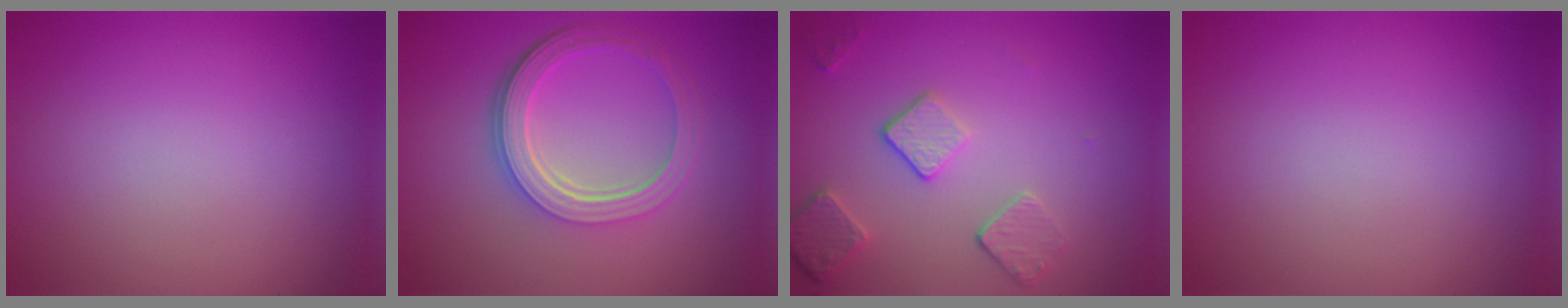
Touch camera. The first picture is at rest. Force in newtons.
{"total": 5.2, "press": 3.9, "slide": 3.5}
{"total": 3.6, "press": 2.8, "slide": 2.2}
{"total": 0.0}